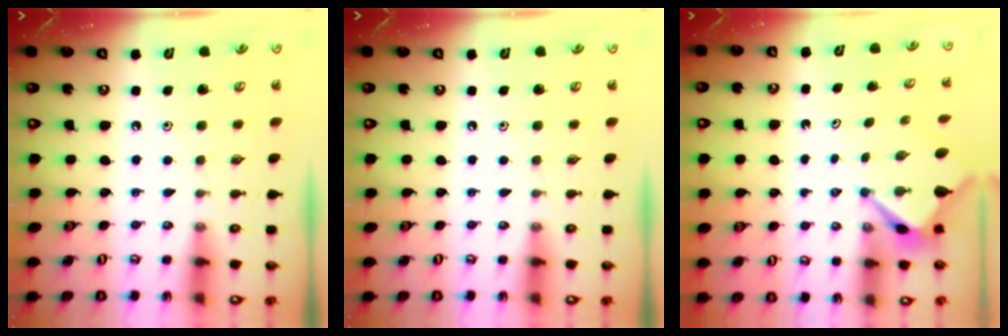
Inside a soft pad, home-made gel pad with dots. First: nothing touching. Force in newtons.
{"total": 0.0}
{"total": 3.1, "press": 3.1, "slide": 0.2}